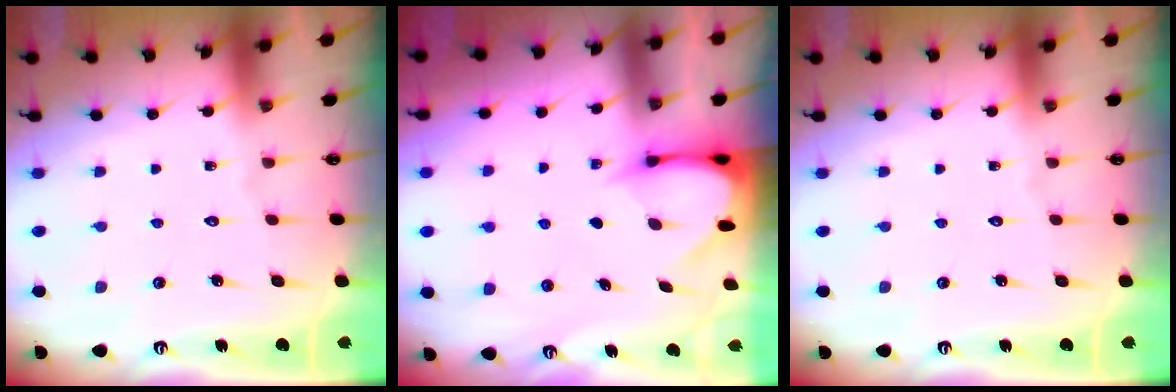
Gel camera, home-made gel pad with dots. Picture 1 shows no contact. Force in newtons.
{"total": 3.4, "press": 3.4, "slide": 0.3}
{"total": 0.0}